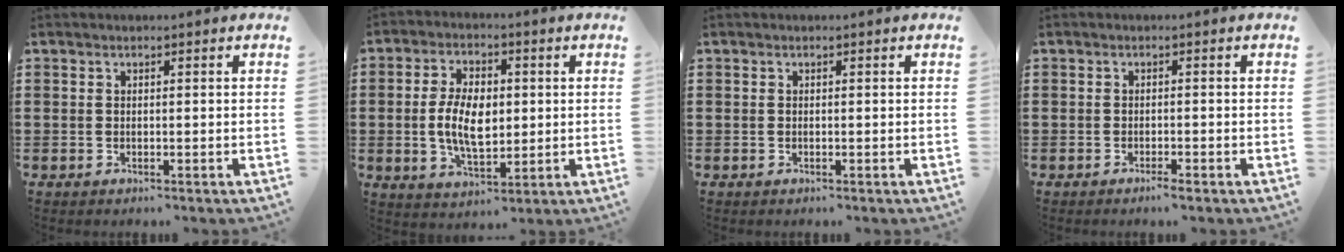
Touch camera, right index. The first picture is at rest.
{"total": 8.4, "force": [0.0, 4.7, 7.0], "torque": [-0.143, 0.005, -0.006]}
{"total": 0.0}
{"total": 1.2, "force": [-1.0, 0.1, 0.7], "torque": [-0.015, -0.005, -0.017]}